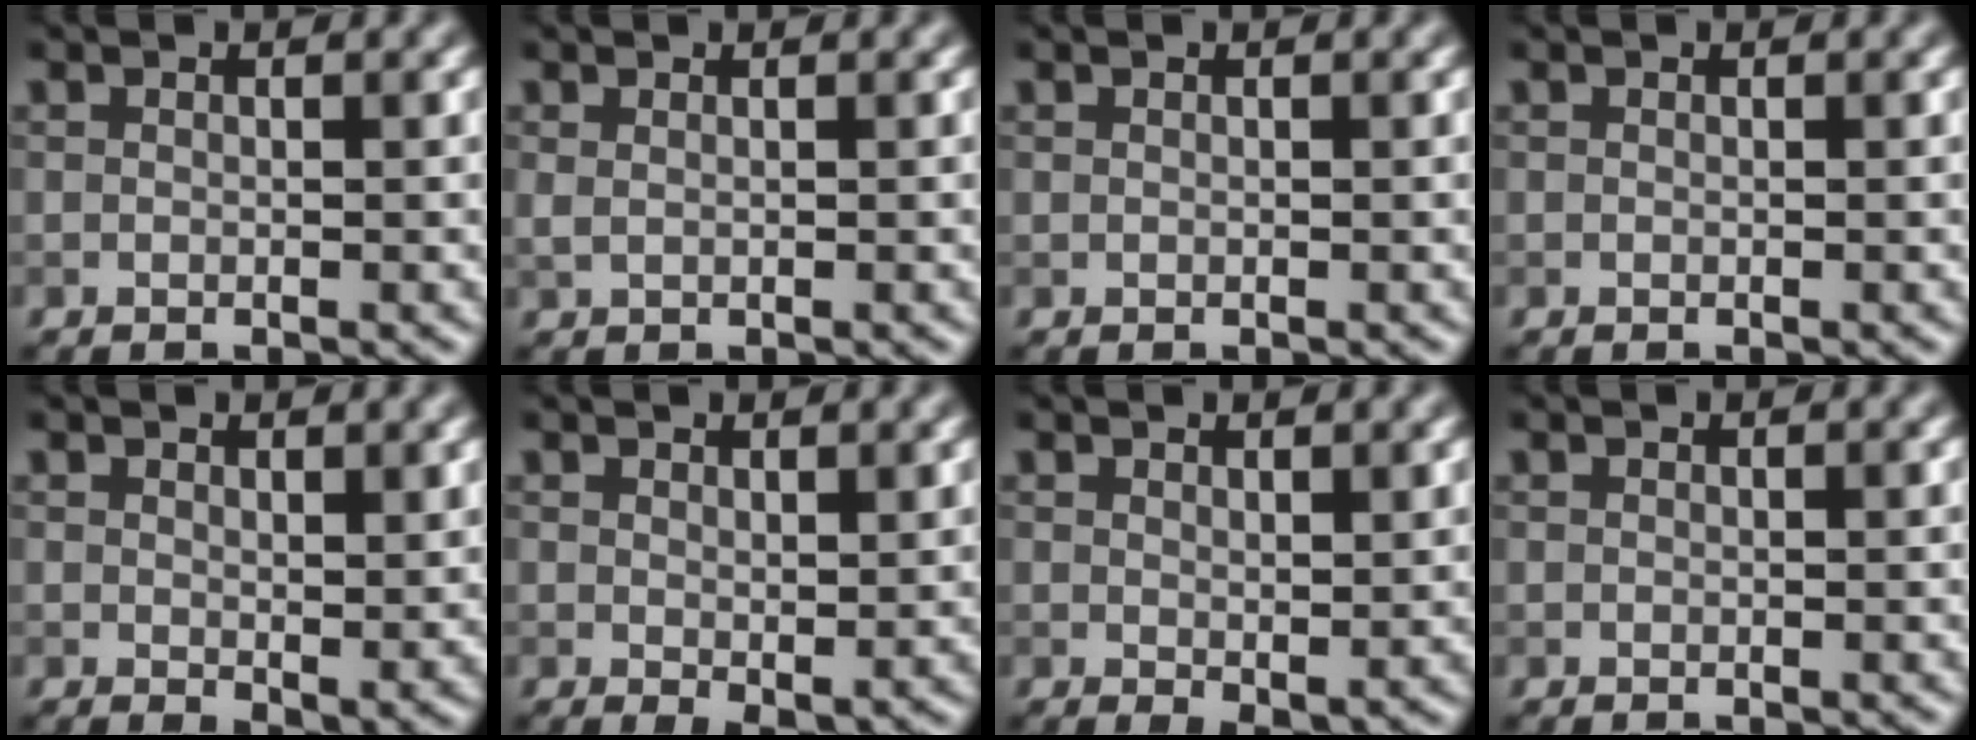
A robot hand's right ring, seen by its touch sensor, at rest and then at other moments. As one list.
[{"total": 0.6, "force": [0.4, 0.2, 0.4], "torque": [-0.011, 0.001, 0.009]}, {"total": 0.0}, {"total": 0.0}, {"total": 2.3, "force": [1.0, 1.2, 1.7], "torque": [-0.024, -0.011, 0.023]}, {"total": 1.8, "force": [0.6, 0.8, 1.4], "torque": [-0.022, -0.009, 0.017]}, {"total": 1.7, "force": [0.6, 0.8, 1.3], "torque": [-0.020, -0.008, 0.016]}, {"total": 0.0}]